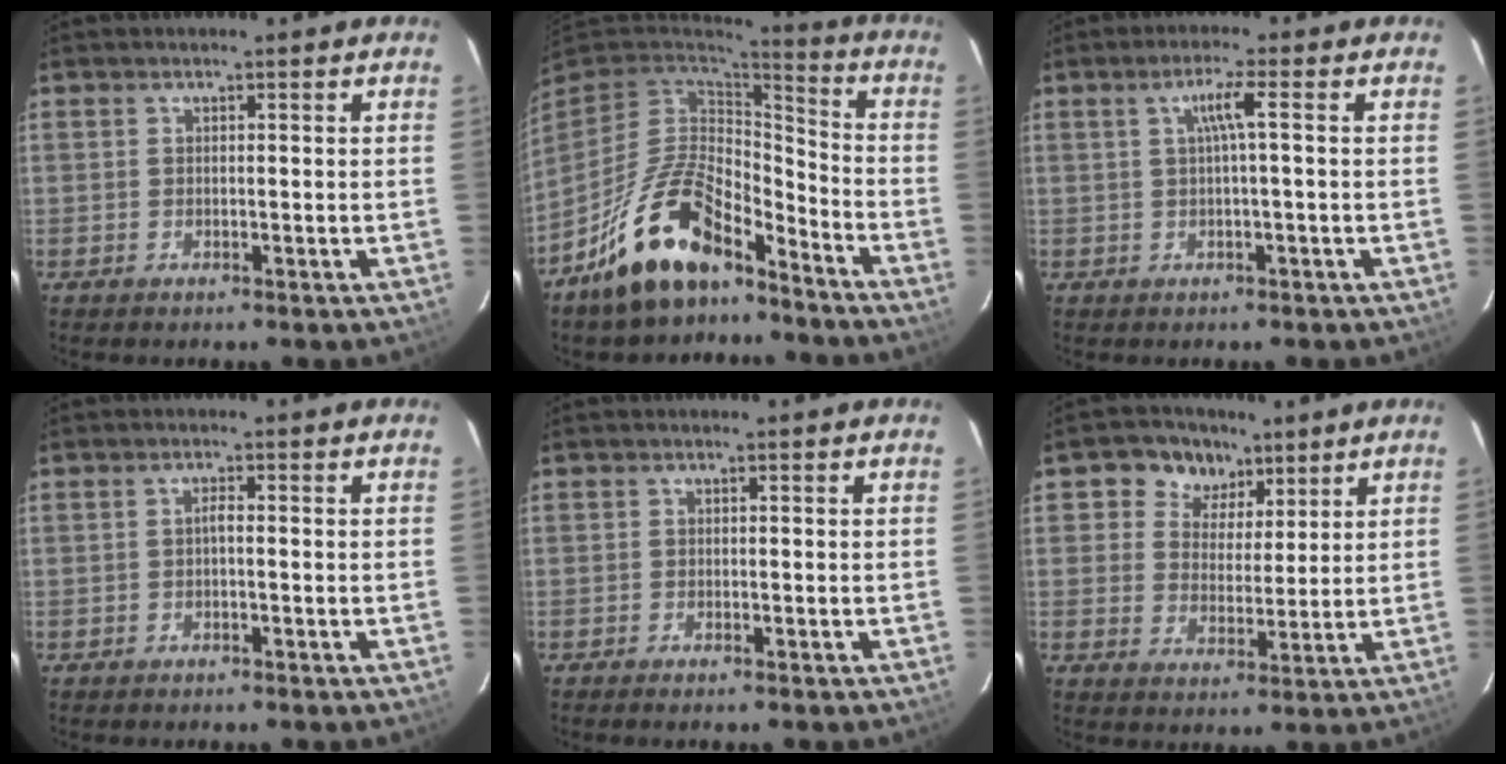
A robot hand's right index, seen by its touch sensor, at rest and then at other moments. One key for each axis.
{"total": 16.8, "fx": -11.4, "fy": 7.0, "fz": 10.2, "tx": -0.211, "ty": 0.001, "tz": -0.202}
{"total": 3.2, "fx": 0.3, "fy": -0.4, "fz": 3.2, "tx": -0.060, "ty": 0.005, "tz": 0.006}
{"total": 1.0, "fx": -0.3, "fy": 0.2, "fz": 0.9, "tx": -0.017, "ty": 0.007, "tz": -0.007}
{"total": 0.7, "fx": -0.7, "fy": 0.0, "fz": 0.3, "tx": -0.007, "ty": -0.002, "tz": -0.013}
{"total": 8.0, "fx": 4.2, "fy": 6.5, "fz": 2.2, "tx": -0.037, "ty": 0.009, "tz": 0.065}